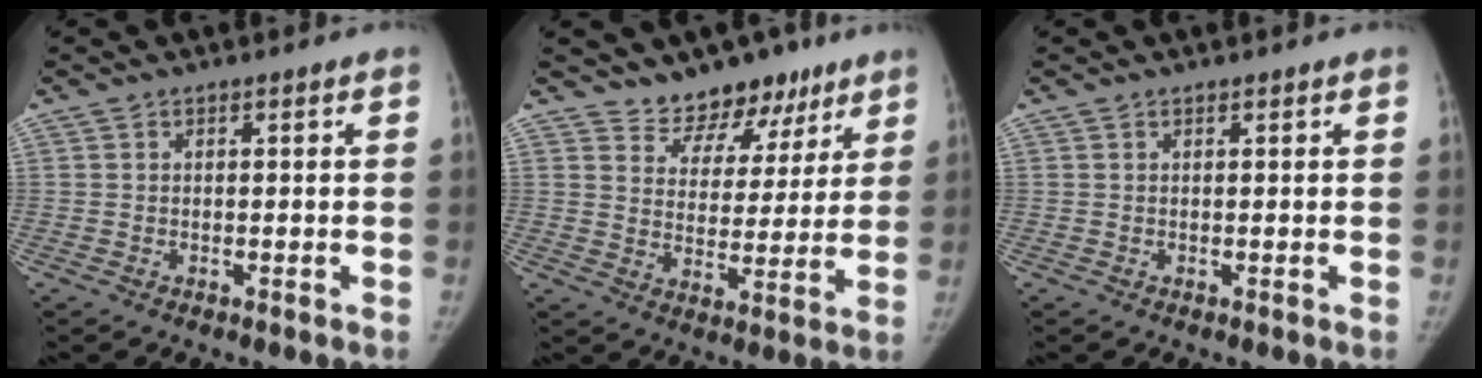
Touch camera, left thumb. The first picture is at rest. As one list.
[{"total": 10.8, "force": [8.4, 6.2, 2.9], "torque": [0.006, -0.048, 0.133]}, {"total": 0.0}]